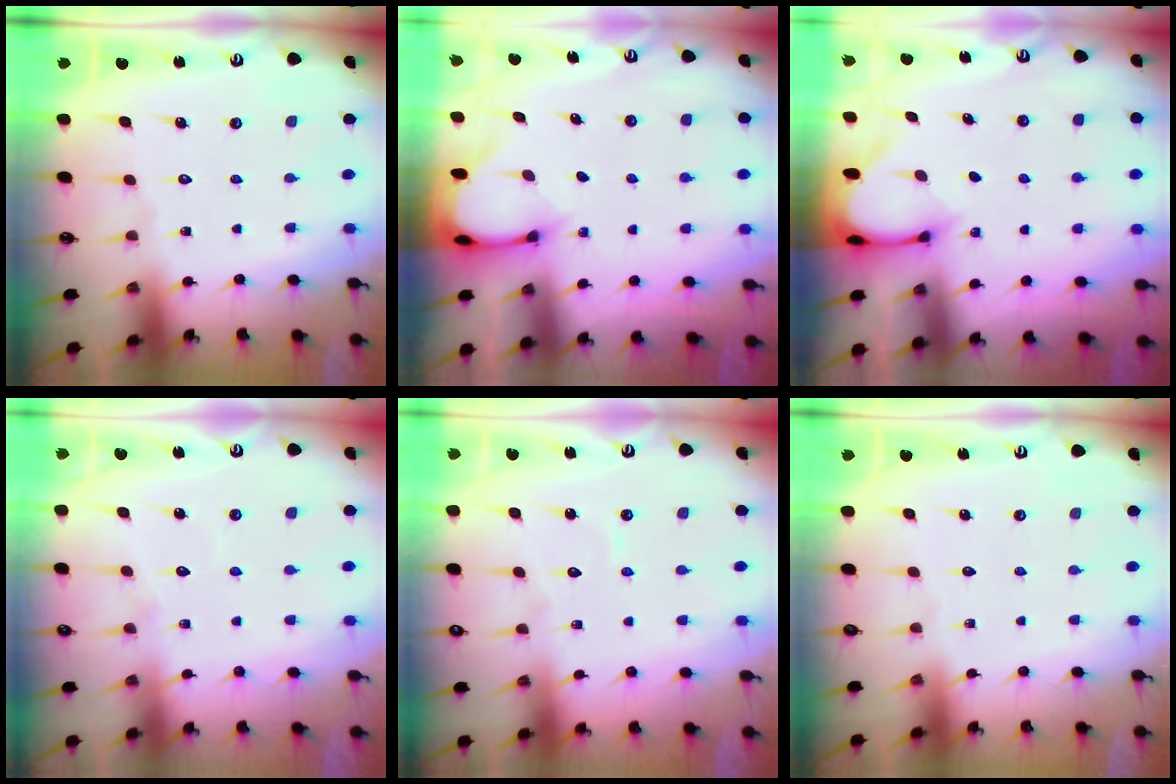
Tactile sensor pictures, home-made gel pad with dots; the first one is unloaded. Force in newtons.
{"total": 3.2, "press": 3.2, "slide": 0.2}
{"total": 3.4, "press": 3.4, "slide": 0.3}
{"total": 4.7, "press": 4.6, "slide": 0.5}
{"total": 4.1, "press": 4.1, "slide": 0.3}
{"total": 0.0}